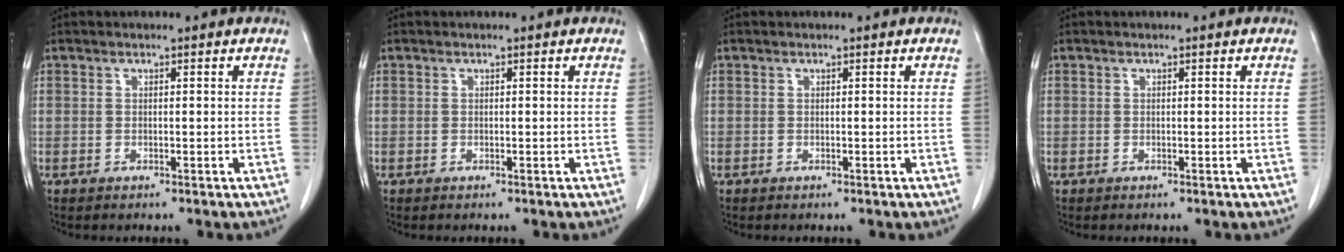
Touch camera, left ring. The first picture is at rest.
{"total": 0.0}
{"total": 0.0}
{"total": 0.0}